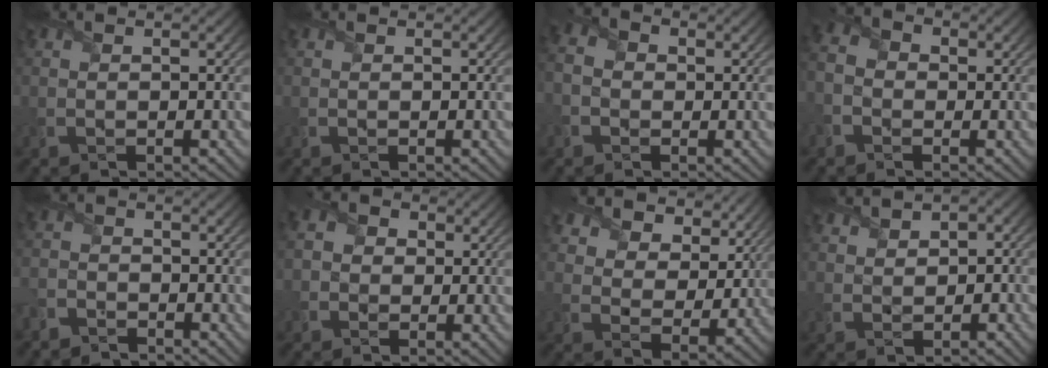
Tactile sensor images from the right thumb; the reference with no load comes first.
{"total": 0.0}
{"total": 3.2, "force": [-0.7, 2.7, 1.5], "torque": [-0.045, 0.002, -0.016]}
{"total": 3.9, "force": [-1.5, 3.1, 1.9], "torque": [-0.053, -0.001, -0.032]}
{"total": 2.5, "force": [-2.4, 0.7, 0.1], "torque": [-0.002, -0.001, -0.061]}
{"total": 3.4, "force": [0.5, 3.2, 1.1], "torque": [-0.044, 0.007, -0.007]}
{"total": 11.3, "force": [6.9, 6.9, 5.7], "torque": [-0.127, 0.009, 0.102]}
{"total": 3.3, "force": [1.9, 2.4, 1.4], "torque": [-0.037, 0.001, 0.045]}